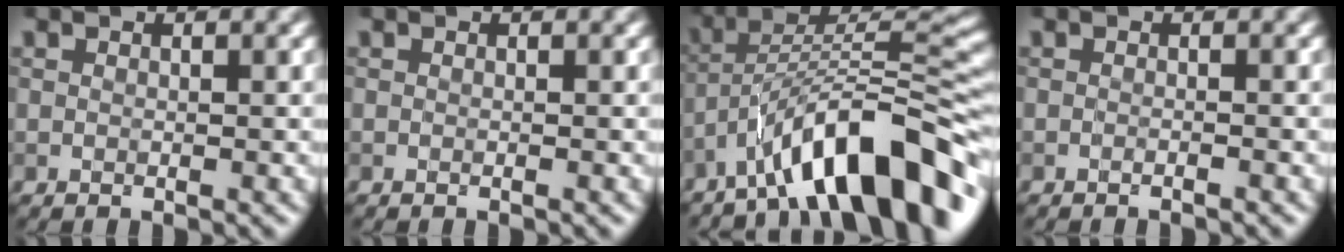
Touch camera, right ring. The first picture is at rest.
{"total": 0.0}
{"total": 11.6, "force": [-7.3, 3.0, 8.5], "torque": [-0.111, 0.030, -0.126]}
{"total": 0.7, "force": [-0.5, 0.1, 0.4], "torque": [-0.005, -0.001, -0.014]}